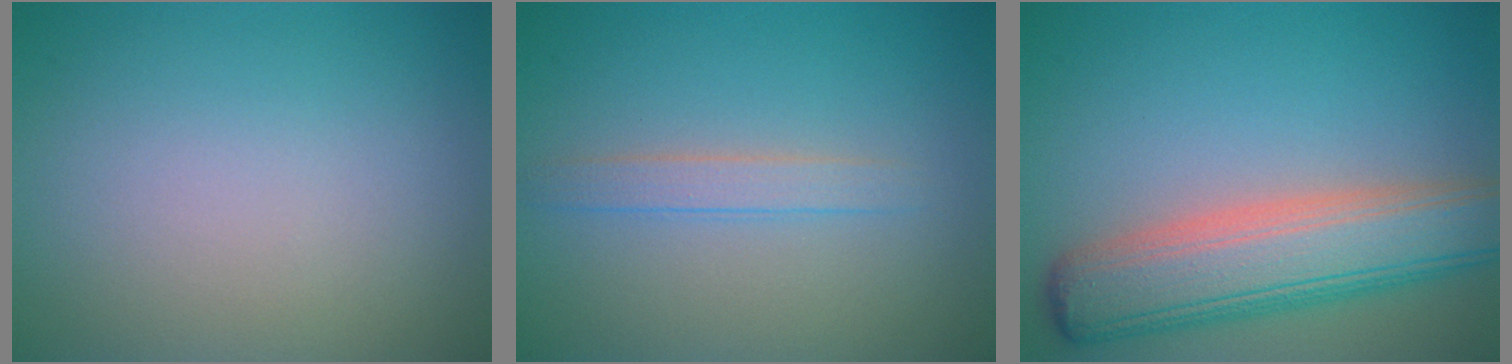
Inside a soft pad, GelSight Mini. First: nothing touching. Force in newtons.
{"total": 1.7, "press": 1.7, "slide": 0.1}
{"total": 8.2, "press": 8.1, "slide": 0.5}